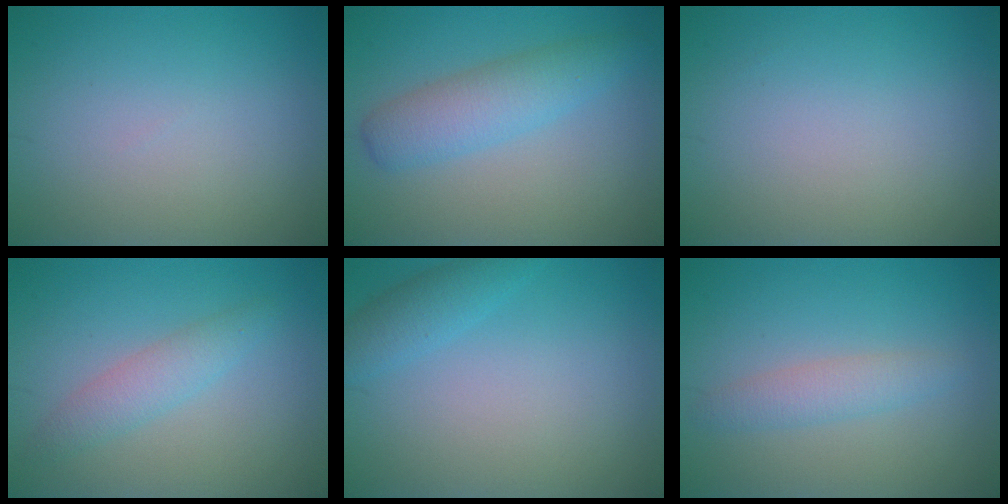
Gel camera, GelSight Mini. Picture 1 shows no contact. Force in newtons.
{"total": 4.0, "press": 4.0, "slide": 0.1}
{"total": 0.0}
{"total": 2.4, "press": 2.4, "slide": 0.1}
{"total": 2.1, "press": 2.1, "slide": 0.2}
{"total": 2.1, "press": 2.1, "slide": 0.1}